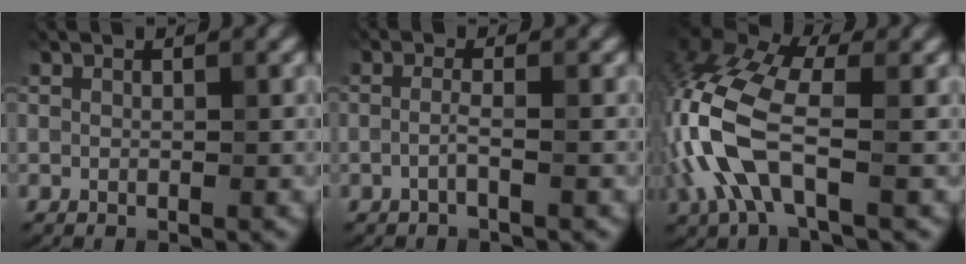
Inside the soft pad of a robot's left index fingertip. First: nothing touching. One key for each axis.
{"total": 1.3, "fx": -0.6, "fy": 0.1, "fz": 1.1, "tx": -0.024, "ty": 0.000, "tz": -0.016}
{"total": 9.3, "fx": -2.1, "fy": 4.5, "fz": 7.9, "tx": -0.197, "ty": 0.013, "tz": -0.057}